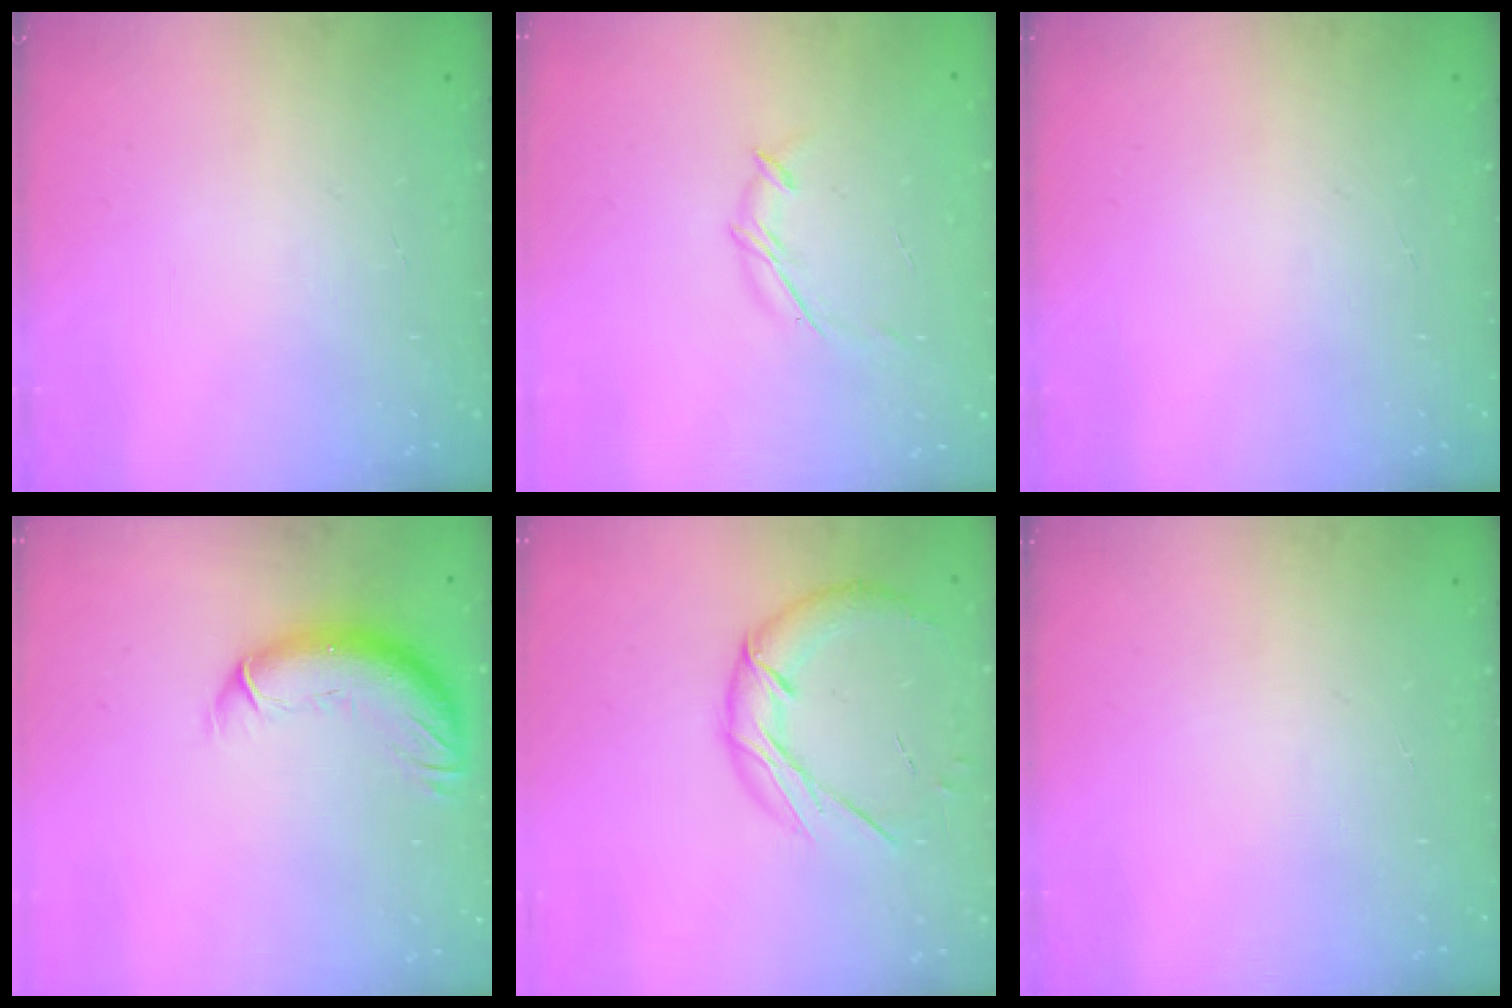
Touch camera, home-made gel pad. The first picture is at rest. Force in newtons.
{"total": 4.7, "press": 4.5, "slide": 1.1}
{"total": 0.0}
{"total": 11.7, "press": 11.5, "slide": 2.1}
{"total": 13.0, "press": 12.9, "slide": 1.2}
{"total": 0.0}